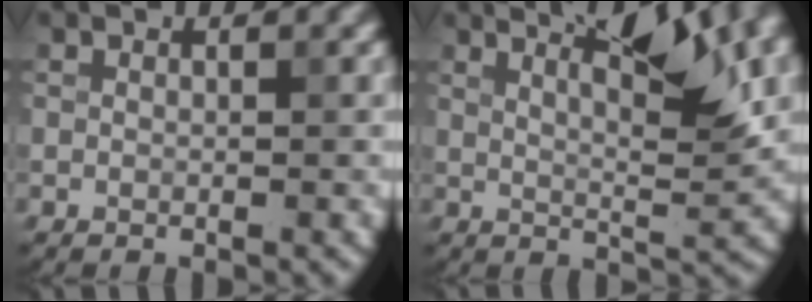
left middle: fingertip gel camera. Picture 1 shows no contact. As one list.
[{"total": 9.0, "force": [3.8, 2.6, 7.7], "torque": [-0.106, 0.031, 0.058]}]